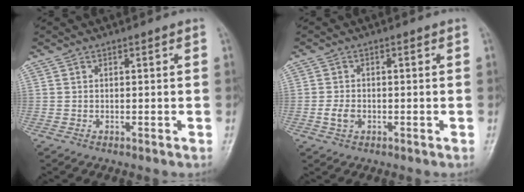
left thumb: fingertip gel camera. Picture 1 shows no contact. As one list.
[{"total": 2.7, "force": [-0.8, 1.9, 1.7], "torque": [-0.032, 0.002, -0.017]}]